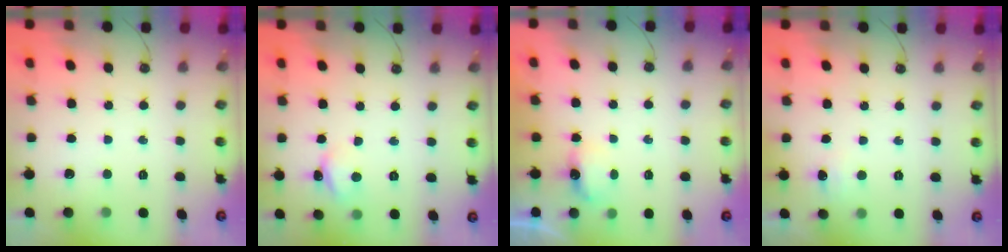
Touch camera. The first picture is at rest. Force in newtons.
{"total": 3.1, "press": 3.0, "slide": 0.5}
{"total": 4.5, "press": 4.4, "slide": 0.8}
{"total": 3.6, "press": 3.6, "slide": 0.6}